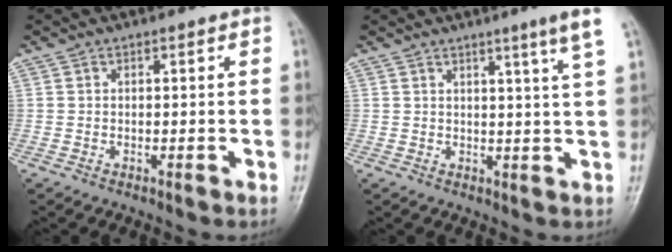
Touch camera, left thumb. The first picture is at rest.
{"total": 6.1, "force": [3.7, -0.8, 4.8], "torque": [-0.067, -0.023, 0.048]}